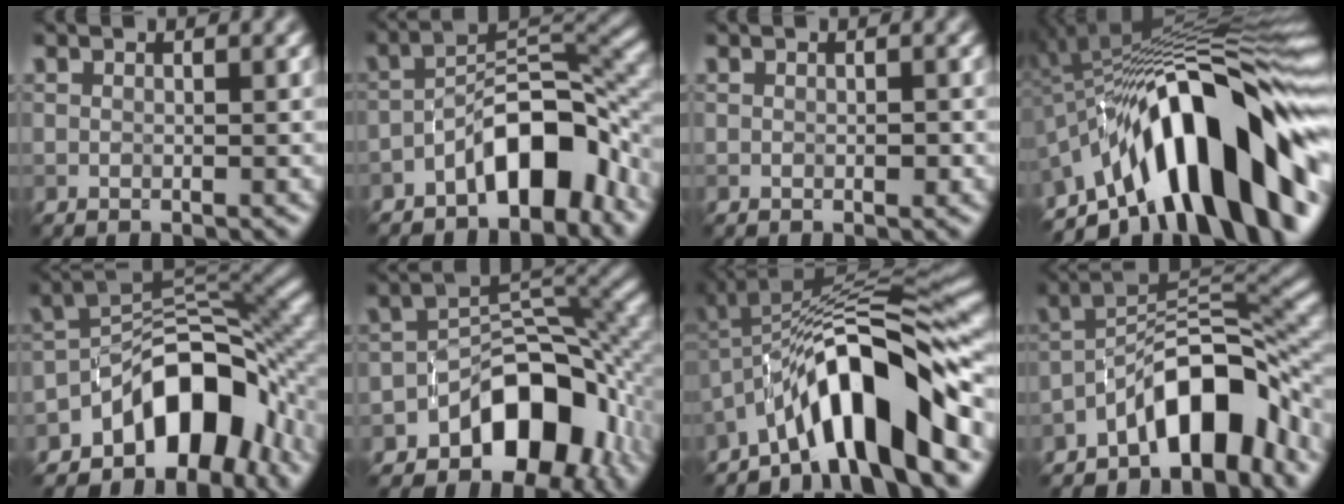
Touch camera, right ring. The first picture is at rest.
{"total": 7.8, "force": [-4.5, 3.0, 5.6], "torque": [-0.072, 0.018, -0.084]}
{"total": 0.6, "force": [-0.1, 0.4, 0.5], "torque": [-0.008, -0.001, -0.001]}
{"total": 16.7, "force": [-5.4, 6.5, 14.4], "torque": [-0.185, 0.040, -0.104]}
{"total": 10.1, "force": [-5.8, 5.3, 6.4], "torque": [-0.068, 0.007, -0.104]}
{"total": 9.5, "force": [-5.0, 5.6, 5.8], "torque": [-0.058, 0.005, -0.082]}
{"total": 10.8, "force": [-5.9, 2.5, 8.7], "torque": [-0.120, 0.019, -0.112]}
{"total": 8.9, "force": [-5.6, 3.0, 6.2], "torque": [-0.078, 0.019, -0.102]}